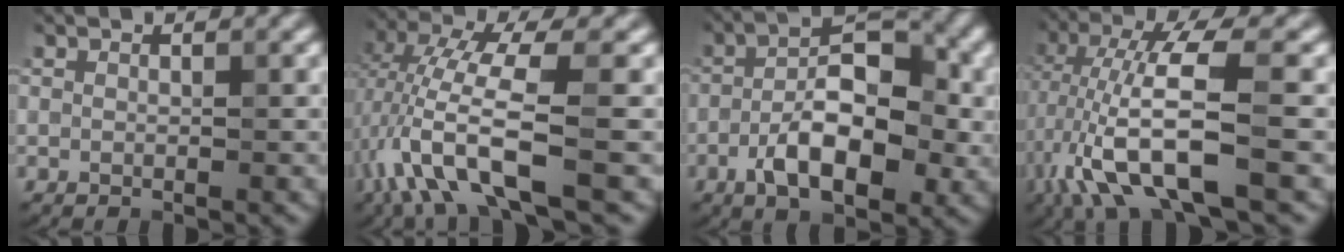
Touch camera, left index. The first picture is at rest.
{"total": 8.3, "force": [-2.5, 2.0, 7.6], "torque": [-0.156, 0.010, -0.052]}
{"total": 8.6, "force": [-2.6, 3.7, 7.3], "torque": [-0.114, 0.015, -0.049]}
{"total": 9.4, "force": [-3.0, 2.1, 8.6], "torque": [-0.174, 0.013, -0.056]}